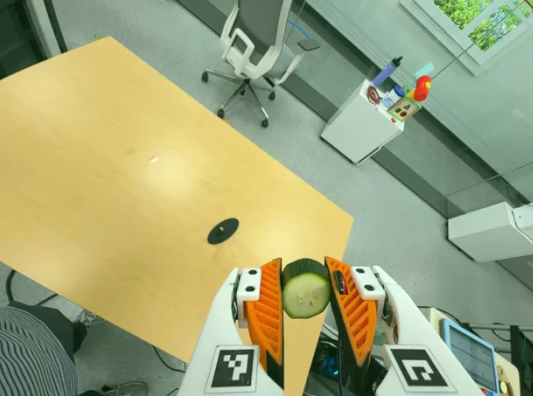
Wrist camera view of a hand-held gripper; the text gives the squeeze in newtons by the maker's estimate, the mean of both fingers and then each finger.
{"total": 8.5, "left": 7.6, "right": 9.3}